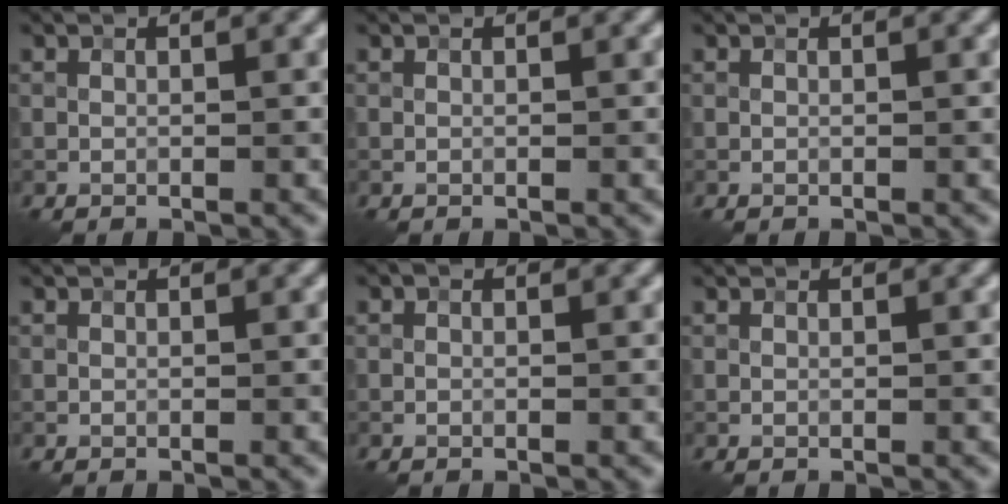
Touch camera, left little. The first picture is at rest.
{"total": 0.0}
{"total": 0.0}
{"total": 0.0}
{"total": 0.0}
{"total": 0.7, "force": [0.7, 0.1, 0.1], "torque": [-0.007, -0.001, 0.006]}